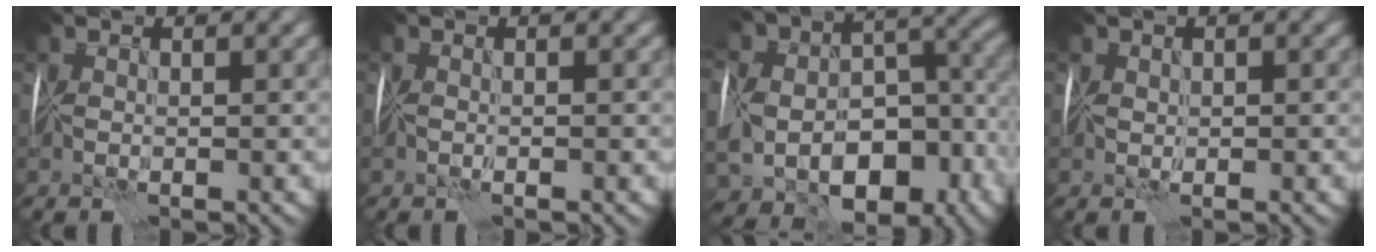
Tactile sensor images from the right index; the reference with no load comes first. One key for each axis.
{"total": 0.5, "fx": -0.2, "fy": 0.1, "fz": 0.5, "tx": -0.005, "ty": 0.000, "tz": -0.004}
{"total": 18.4, "fx": -6.7, "fy": 14.0, "fz": 9.9, "tx": -0.170, "ty": -0.040, "tz": -0.095}
{"total": 0.6, "fx": 0.3, "fy": 0.4, "fz": 0.3, "tx": -0.003, "ty": 0.004, "tz": 0.005}